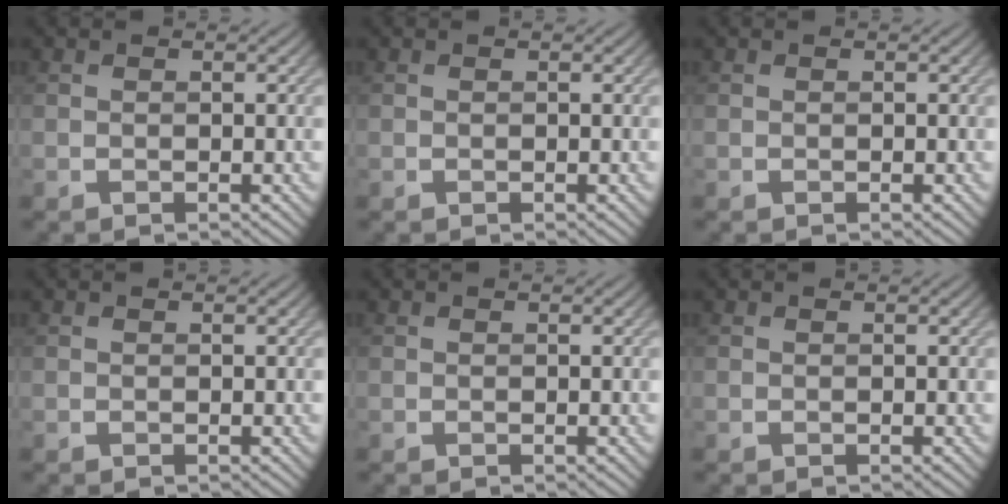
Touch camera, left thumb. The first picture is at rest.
{"total": 0.0}
{"total": 0.0}
{"total": 0.0}
{"total": 0.0}
{"total": 0.0}